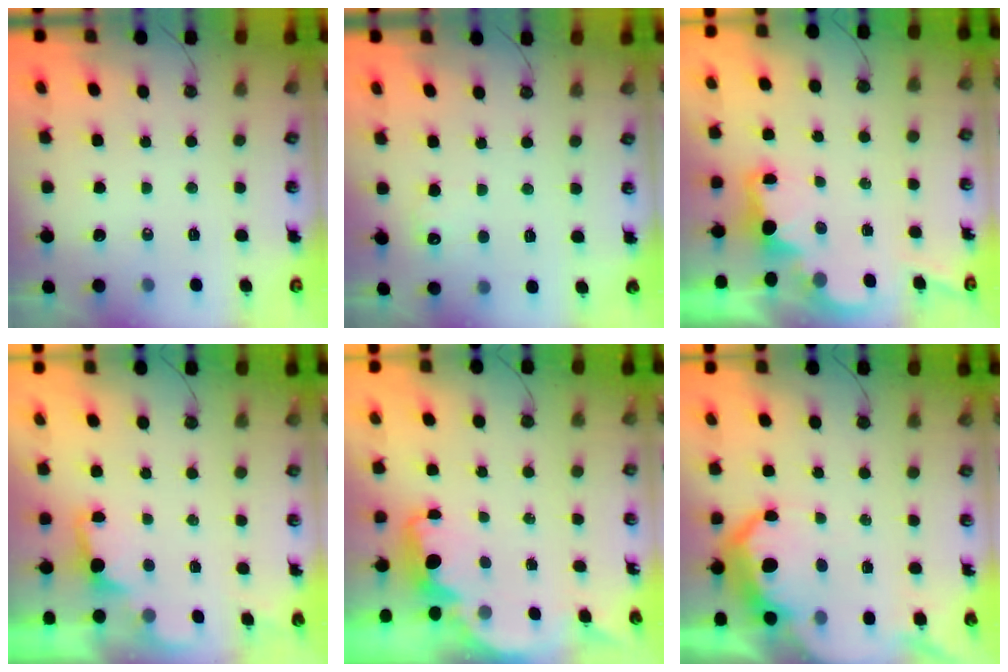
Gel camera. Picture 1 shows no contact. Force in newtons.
{"total": 3.7, "press": 3.5, "slide": 1.2}
{"total": 2.2, "press": 2.1, "slide": 0.8}
{"total": 1.7, "press": 1.5, "slide": 0.9}
{"total": 2.2, "press": 2.1, "slide": 0.6}
{"total": 10.5, "press": 10.5, "slide": 0.5}